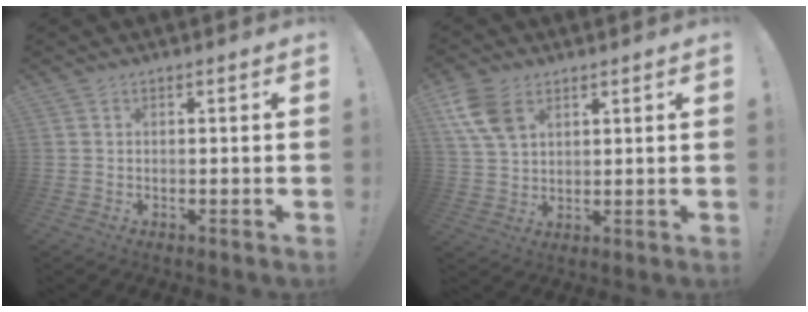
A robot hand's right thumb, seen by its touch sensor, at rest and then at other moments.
{"total": 9.9, "force": [4.9, 6.4, 5.8], "torque": [-0.118, -0.010, 0.095]}